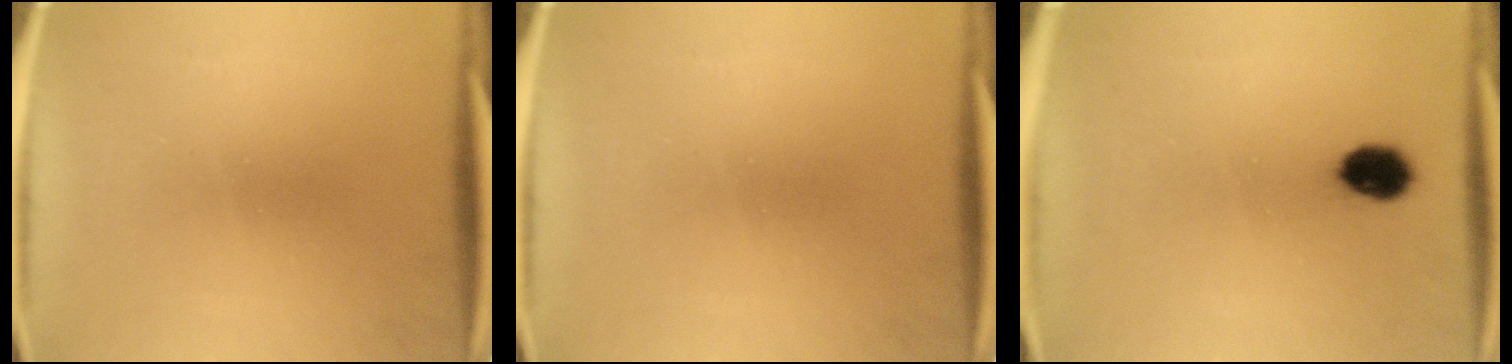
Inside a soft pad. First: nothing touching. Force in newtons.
{"total": 0.0}
{"total": 5.0}